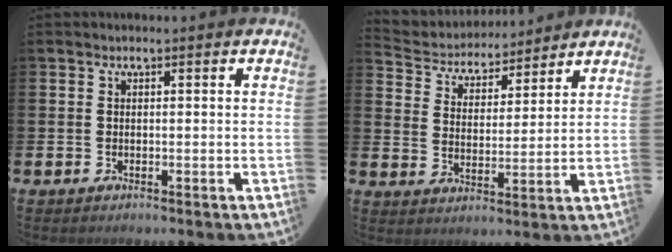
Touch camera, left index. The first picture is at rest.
{"total": 4.7, "force": [4.5, 1.5, -0.1], "torque": [-0.026, -0.038, 0.073]}